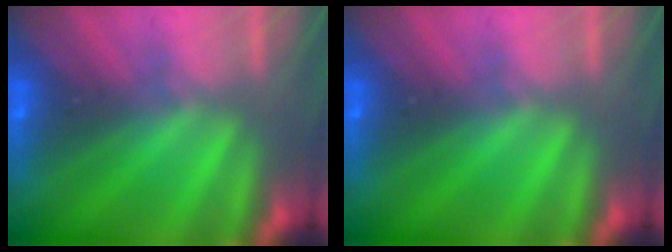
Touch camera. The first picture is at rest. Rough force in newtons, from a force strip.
{"total": 0.0}